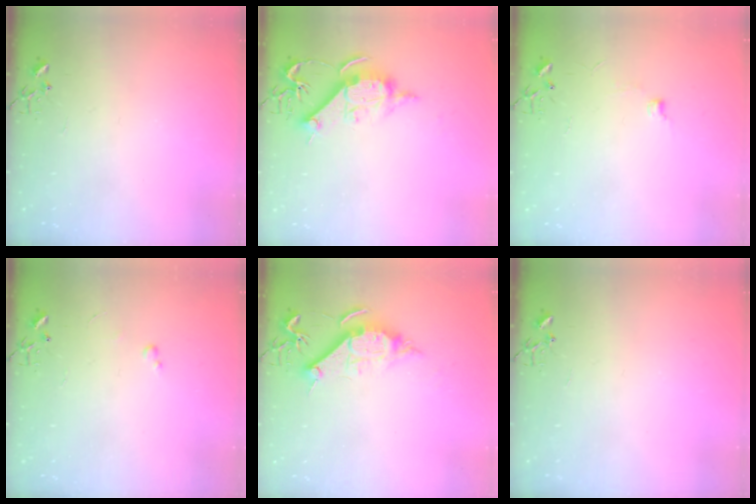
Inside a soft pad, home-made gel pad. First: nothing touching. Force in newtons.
{"total": 11.7, "press": 11.7, "slide": 0.6}
{"total": 5.6, "press": 5.6, "slide": 0.7}
{"total": 2.4, "press": 2.3, "slide": 0.4}
{"total": 10.1, "press": 10.0, "slide": 0.8}
{"total": 0.0}